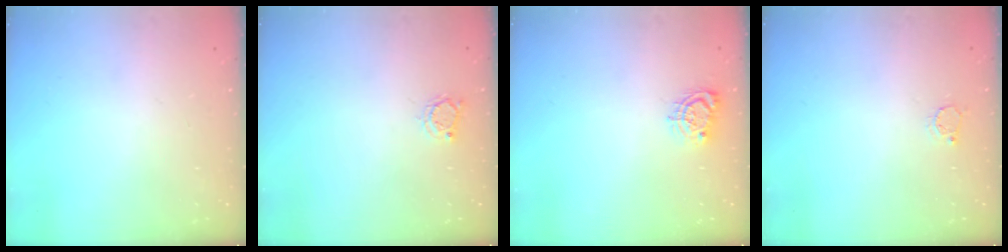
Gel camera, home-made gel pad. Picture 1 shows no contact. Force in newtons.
{"total": 2.9, "press": 2.8, "slide": 0.4}
{"total": 6.0, "press": 6.0, "slide": 0.4}
{"total": 2.6, "press": 2.6, "slide": 0.3}